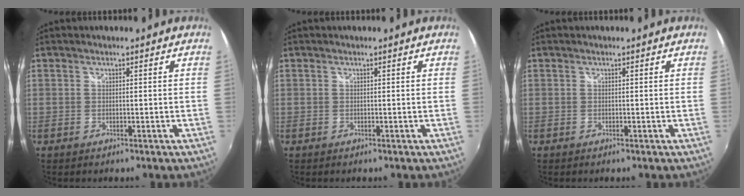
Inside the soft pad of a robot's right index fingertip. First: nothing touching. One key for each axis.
{"total": 0.0}
{"total": 0.0}